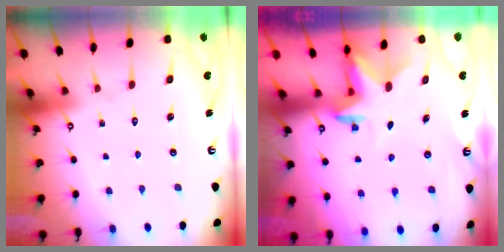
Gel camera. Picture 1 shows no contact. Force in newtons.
{"total": 2.4, "press": 2.4, "slide": 0.4}